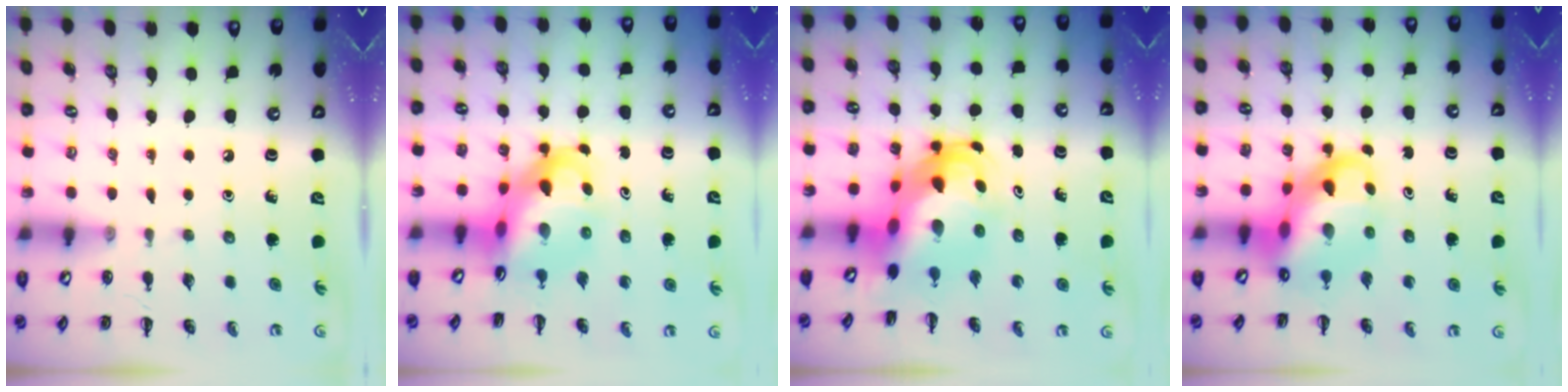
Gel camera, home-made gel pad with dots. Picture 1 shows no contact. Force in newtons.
{"total": 7.4, "press": 7.0, "slide": 2.3}
{"total": 8.7, "press": 8.4, "slide": 2.5}
{"total": 11.1, "press": 10.7, "slide": 3.0}